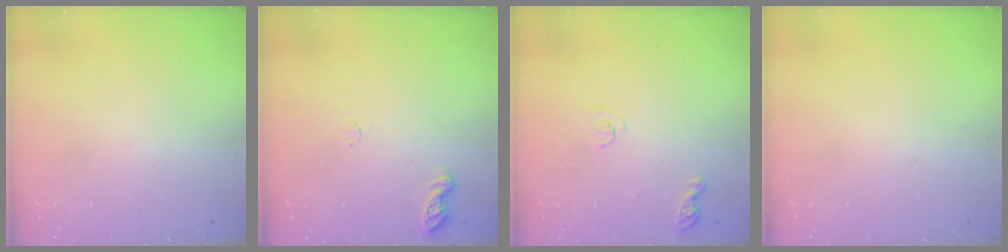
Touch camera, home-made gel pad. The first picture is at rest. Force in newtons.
{"total": 4.1, "press": 4.1, "slide": 0.6}
{"total": 5.5, "press": 5.5, "slide": 0.6}
{"total": 0.0}